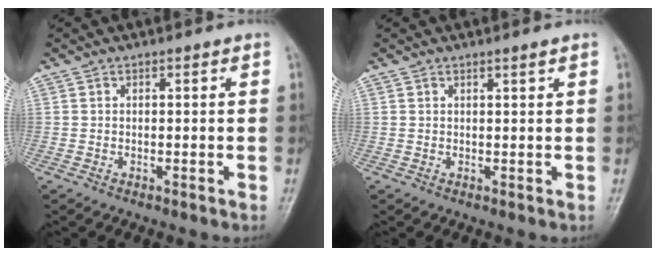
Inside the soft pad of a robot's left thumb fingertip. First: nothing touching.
{"total": 0.8, "force": [0.6, -0.1, 0.5], "torque": [-0.012, -0.006, 0.012]}